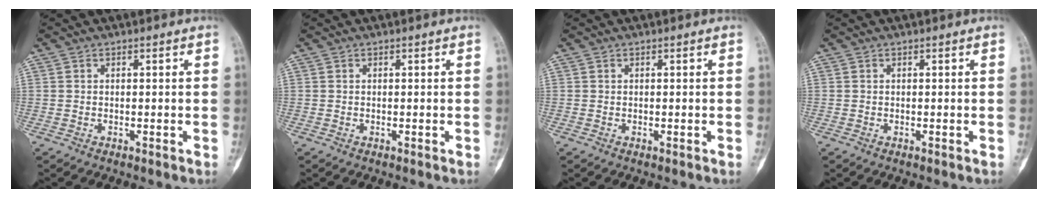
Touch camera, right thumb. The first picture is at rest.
{"total": 0.0}
{"total": 0.0}
{"total": 0.0}